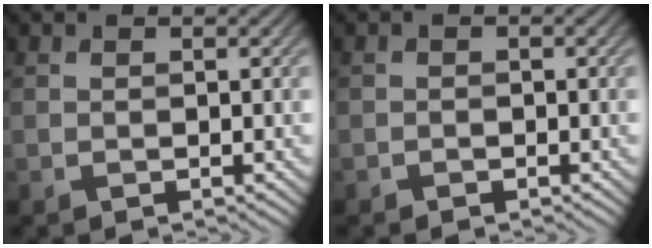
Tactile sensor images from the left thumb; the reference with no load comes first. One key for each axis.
{"total": 0.6, "fx": -0.4, "fy": 0.4, "fz": 0.0, "tx": 0.000, "ty": -0.002, "tz": -0.008}